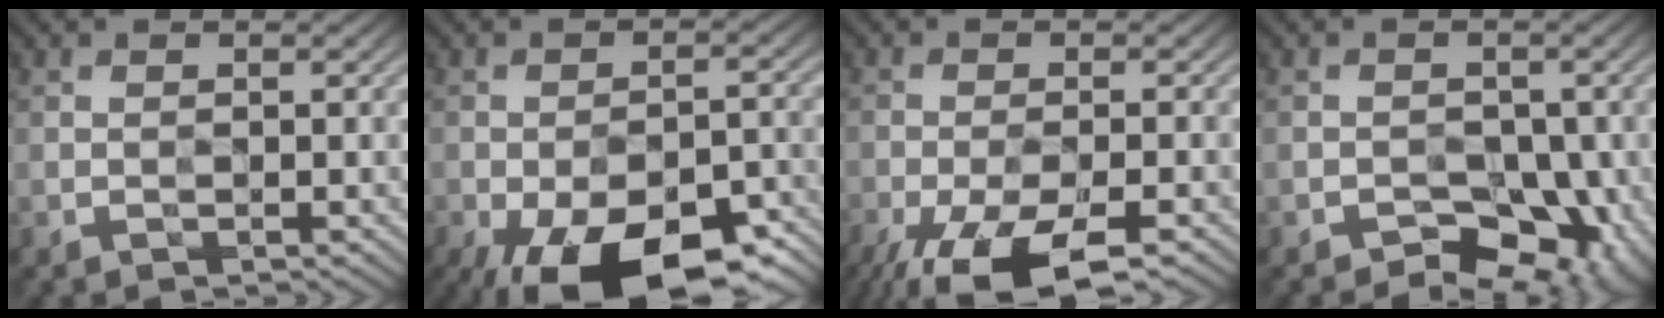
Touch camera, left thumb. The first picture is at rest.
{"total": 18.3, "force": [-12.0, 7.9, 11.4], "torque": [-0.177, -0.039, -0.168]}
{"total": 12.3, "force": [-8.1, 4.3, 8.2], "torque": [-0.157, -0.040, -0.123]}
{"total": 6.8, "force": [-3.8, 4.4, 3.6], "torque": [-0.021, 0.004, -0.050]}